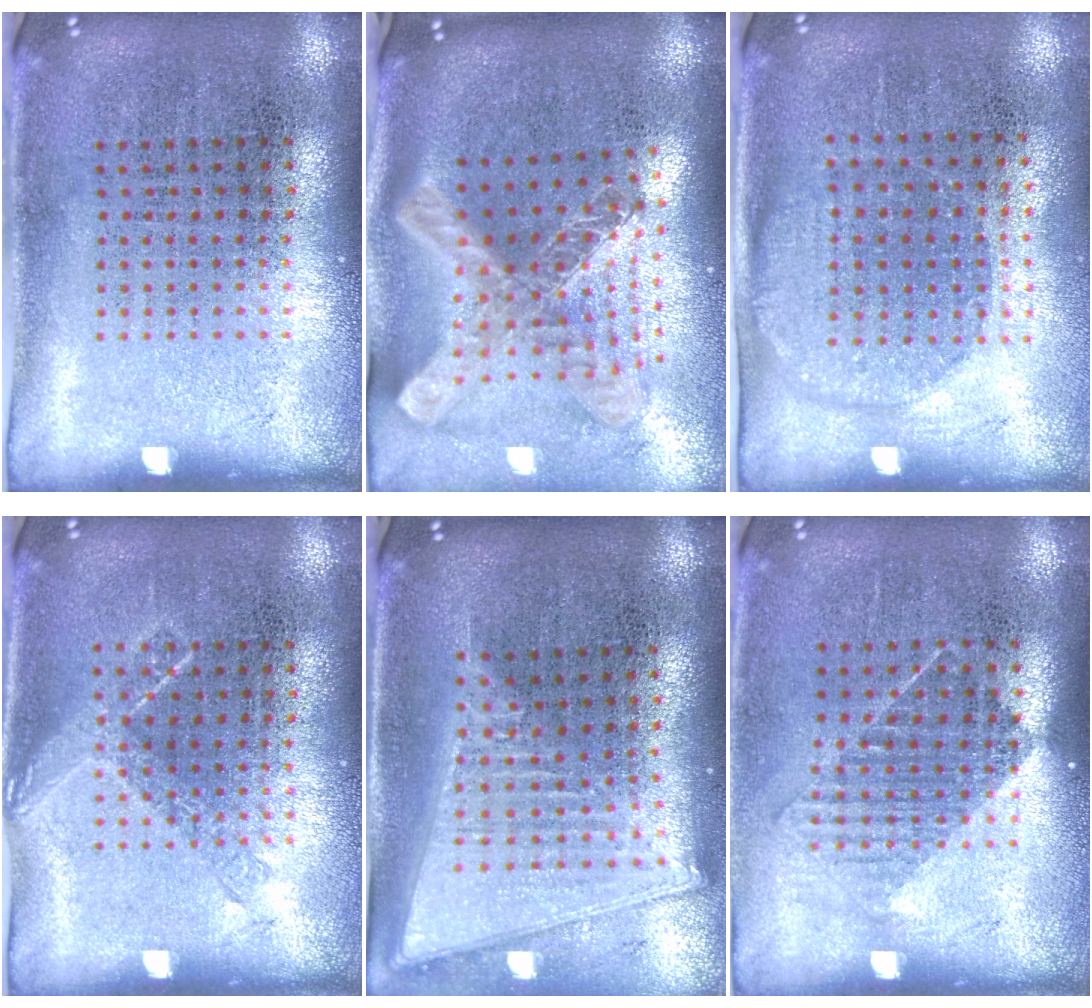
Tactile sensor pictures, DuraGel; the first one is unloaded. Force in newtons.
{"total": 2.8, "press": 2.0, "slide": 2.0}
{"total": 1.5, "press": 1.3, "slide": 0.7}
{"total": 0.9, "press": 0.8, "slide": 0.3}
{"total": 2.1, "press": 1.8, "slide": 1.1}
{"total": 1.2, "press": 1.0, "slide": 0.7}